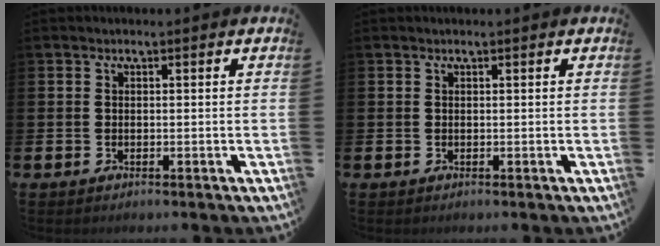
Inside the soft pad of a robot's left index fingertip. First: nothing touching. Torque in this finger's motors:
{"motor_torque": [-0.81, -0.06, -1.05, -0.01]}